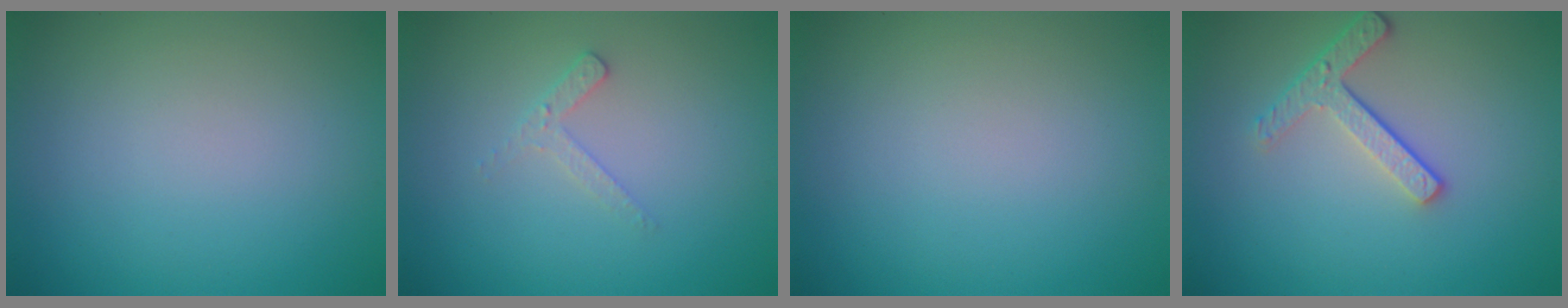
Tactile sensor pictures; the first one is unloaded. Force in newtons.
{"total": 1.6, "press": 1.5, "slide": 0.4}
{"total": 0.0}
{"total": 2.9, "press": 2.4, "slide": 1.6}